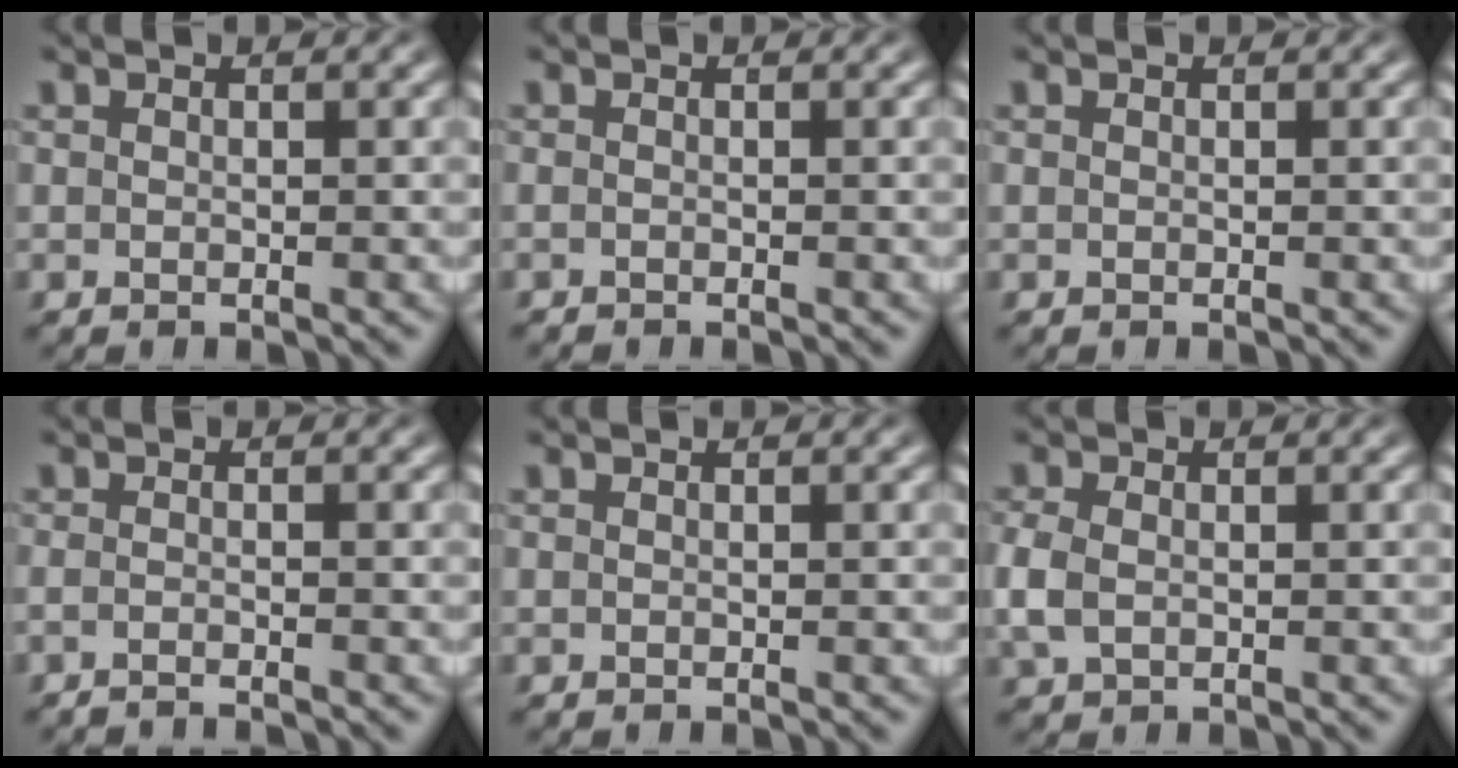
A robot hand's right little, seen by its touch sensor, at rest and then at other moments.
{"total": 0.7, "force": [-0.7, -0.2, -0.1], "torque": [-0.001, -0.006, -0.012]}
{"total": 0.0}
{"total": 1.7, "force": [-1.6, -0.1, 0.4], "torque": [-0.017, -0.010, -0.028]}
{"total": 0.0}
{"total": 2.2, "force": [-0.2, 1.6, 1.4], "torque": [-0.053, -0.013, 0.007]}